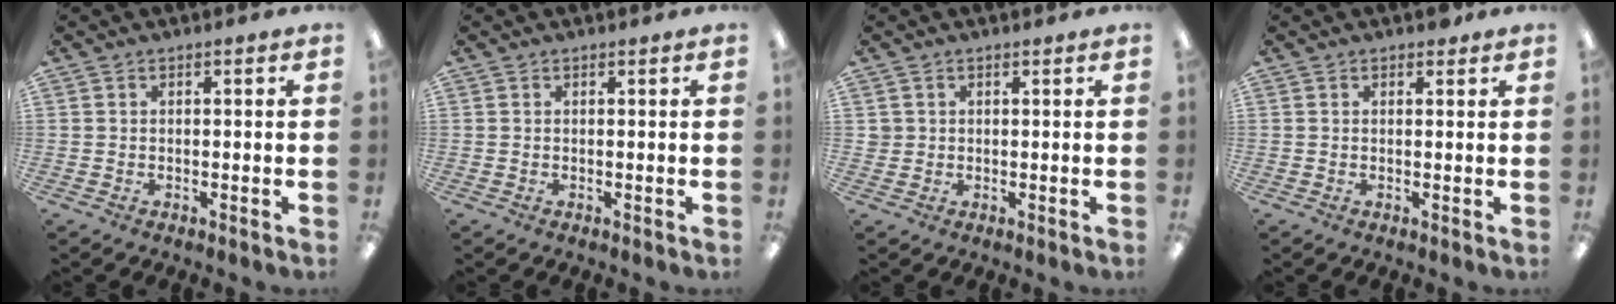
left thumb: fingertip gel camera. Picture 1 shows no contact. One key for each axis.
{"total": 0.0}
{"total": 1.6, "fx": 0.6, "fy": 1.4, "fz": 0.0, "tx": -0.003, "ty": 0.002, "tz": 0.011}
{"total": 1.2, "fx": 1.0, "fy": 0.6, "fz": 0.4, "tx": -0.001, "ty": -0.002, "tz": 0.017}